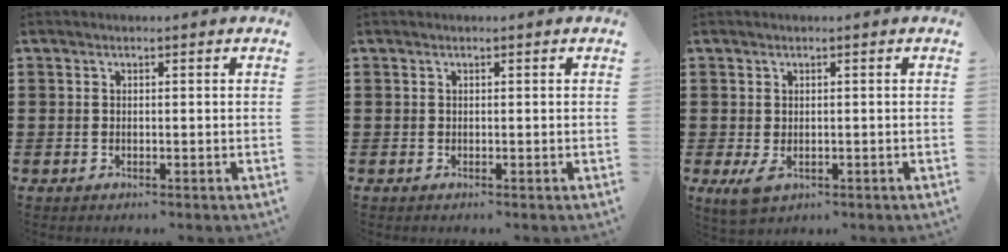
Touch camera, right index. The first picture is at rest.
{"total": 0.0}
{"total": 2.1, "force": [-0.8, 1.0, 1.6], "torque": [-0.044, -0.008, -0.017]}